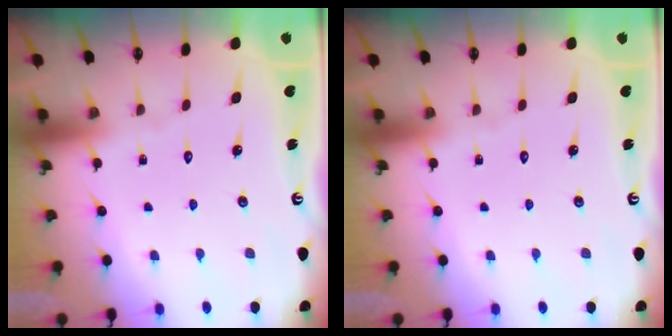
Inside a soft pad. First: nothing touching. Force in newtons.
{"total": 0.0}